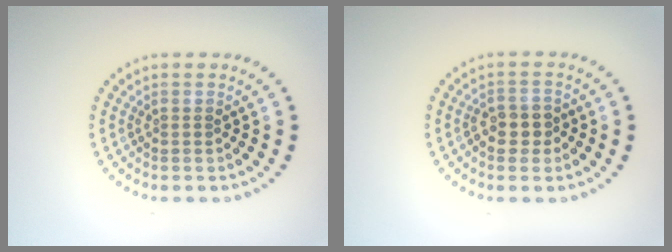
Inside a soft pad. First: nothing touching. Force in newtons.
{"total": 2.4, "press": 2.4, "slide": 0.5}